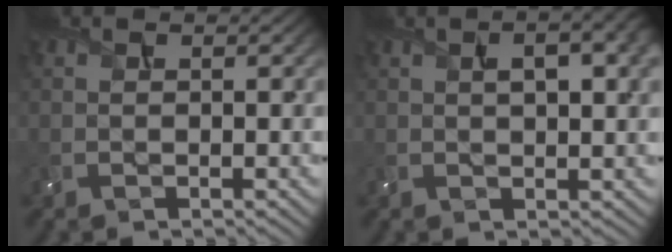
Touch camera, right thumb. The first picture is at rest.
{"total": 6.6, "force": [2.2, 2.5, 5.7], "torque": [-0.086, 0.012, 0.030]}